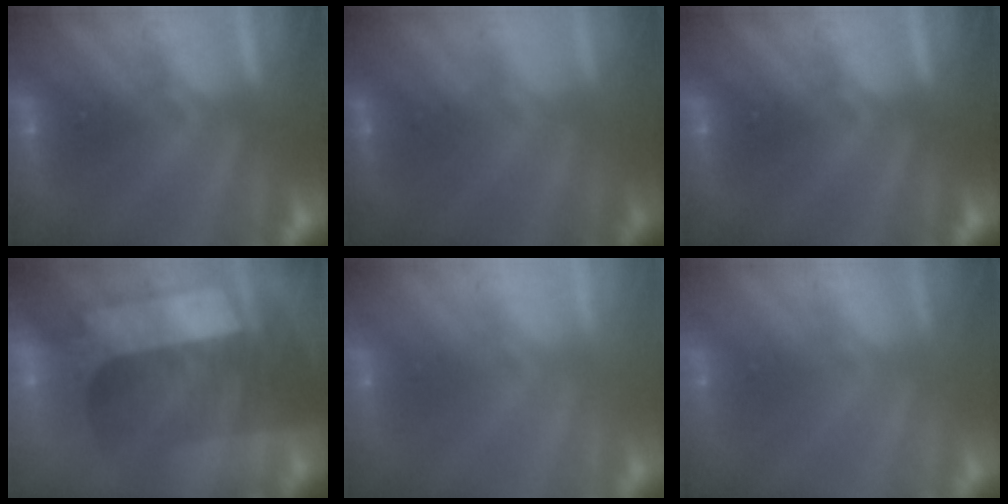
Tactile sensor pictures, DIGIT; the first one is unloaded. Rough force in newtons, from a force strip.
{"total": 1.2}
{"total": 0.0}
{"total": 2.9}
{"total": 3.0}
{"total": 2.7}